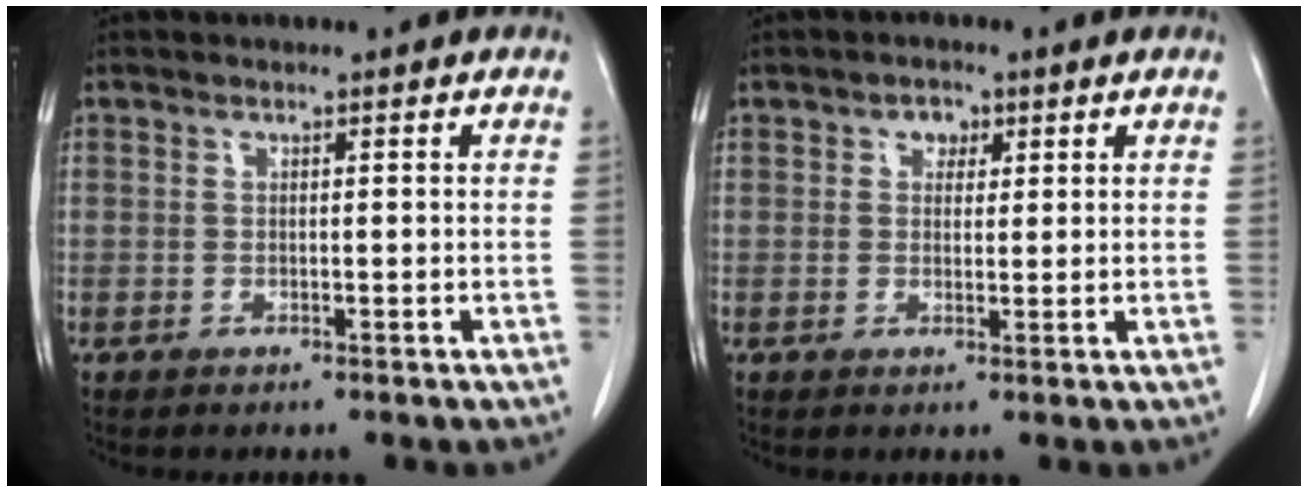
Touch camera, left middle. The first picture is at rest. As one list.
[{"total": 2.3, "force": [1.0, 1.7, 1.1], "torque": [-0.015, 0.005, 0.015]}]